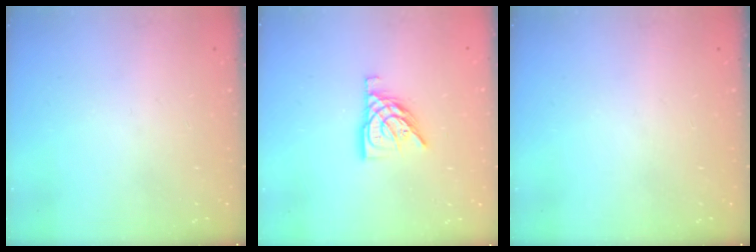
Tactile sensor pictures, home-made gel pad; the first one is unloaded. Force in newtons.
{"total": 10.3, "press": 10.2, "slide": 0.8}
{"total": 0.0}